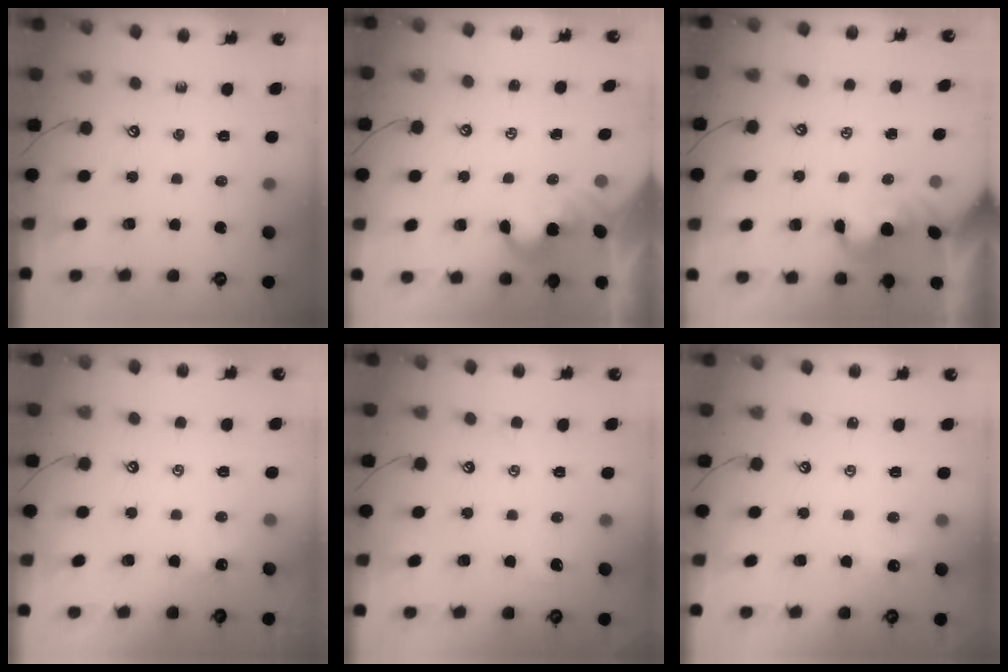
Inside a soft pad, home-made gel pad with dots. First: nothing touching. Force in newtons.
{"total": 2.1, "press": 2.1, "slide": 0.4}
{"total": 0.0}
{"total": 1.6, "press": 1.6, "slide": 0.2}
{"total": 1.0, "press": 1.0, "slide": 0.3}
{"total": 0.9, "press": 0.8, "slide": 0.5}